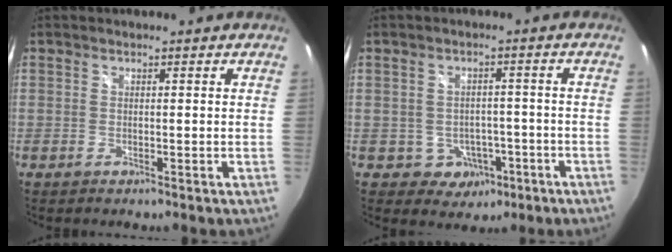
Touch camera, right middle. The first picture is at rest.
{"total": 5.9, "force": [-2.6, 5.0, 1.6], "torque": [-0.043, 0.014, -0.016]}